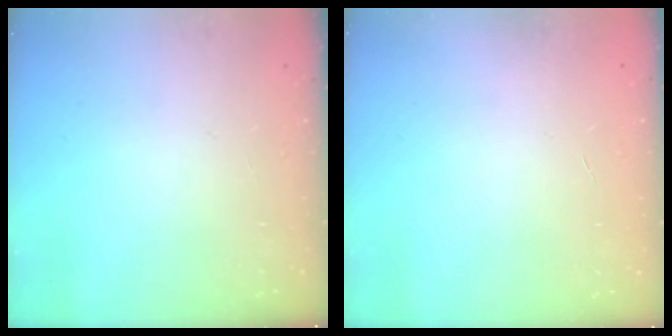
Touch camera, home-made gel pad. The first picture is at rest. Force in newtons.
{"total": 0.0}